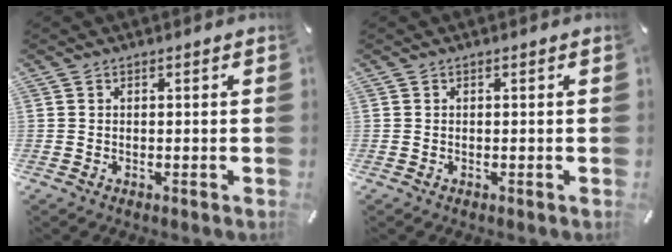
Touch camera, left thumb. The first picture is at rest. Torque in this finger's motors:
{"motor_torque": [-0.01, 0.01, 0.00, 0.02, 0.00]}